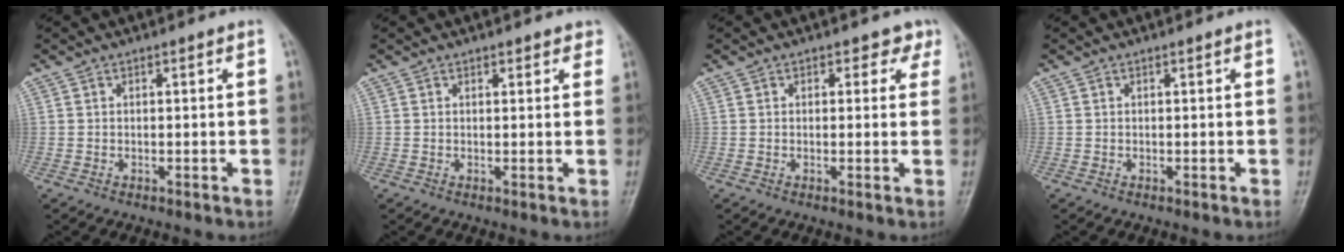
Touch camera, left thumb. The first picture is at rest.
{"total": 2.0, "force": [1.4, 1.0, 0.8], "torque": [0.011, -0.004, 0.010]}
{"total": 2.7, "force": [1.5, 2.0, 0.8], "torque": [0.023, -0.004, 0.007]}
{"total": 0.0}